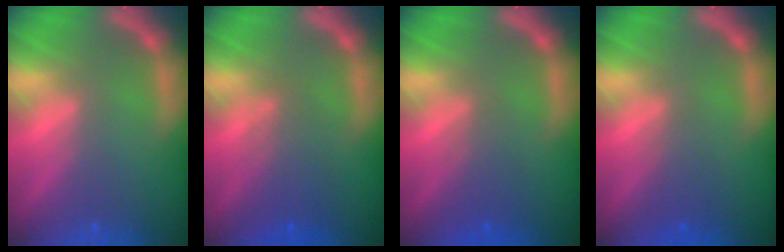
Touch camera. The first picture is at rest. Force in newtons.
{"total": 3.5}
{"total": 2.5}
{"total": 1.9}